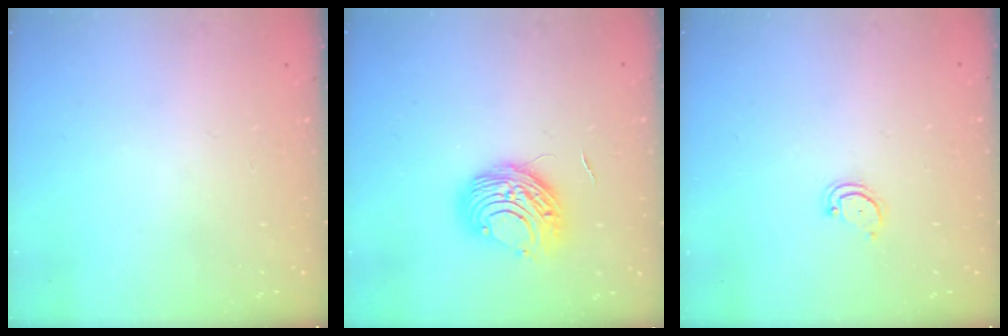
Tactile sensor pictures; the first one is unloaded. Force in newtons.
{"total": 9.1, "press": 9.1, "slide": 0.5}
{"total": 3.3, "press": 3.3, "slide": 0.5}